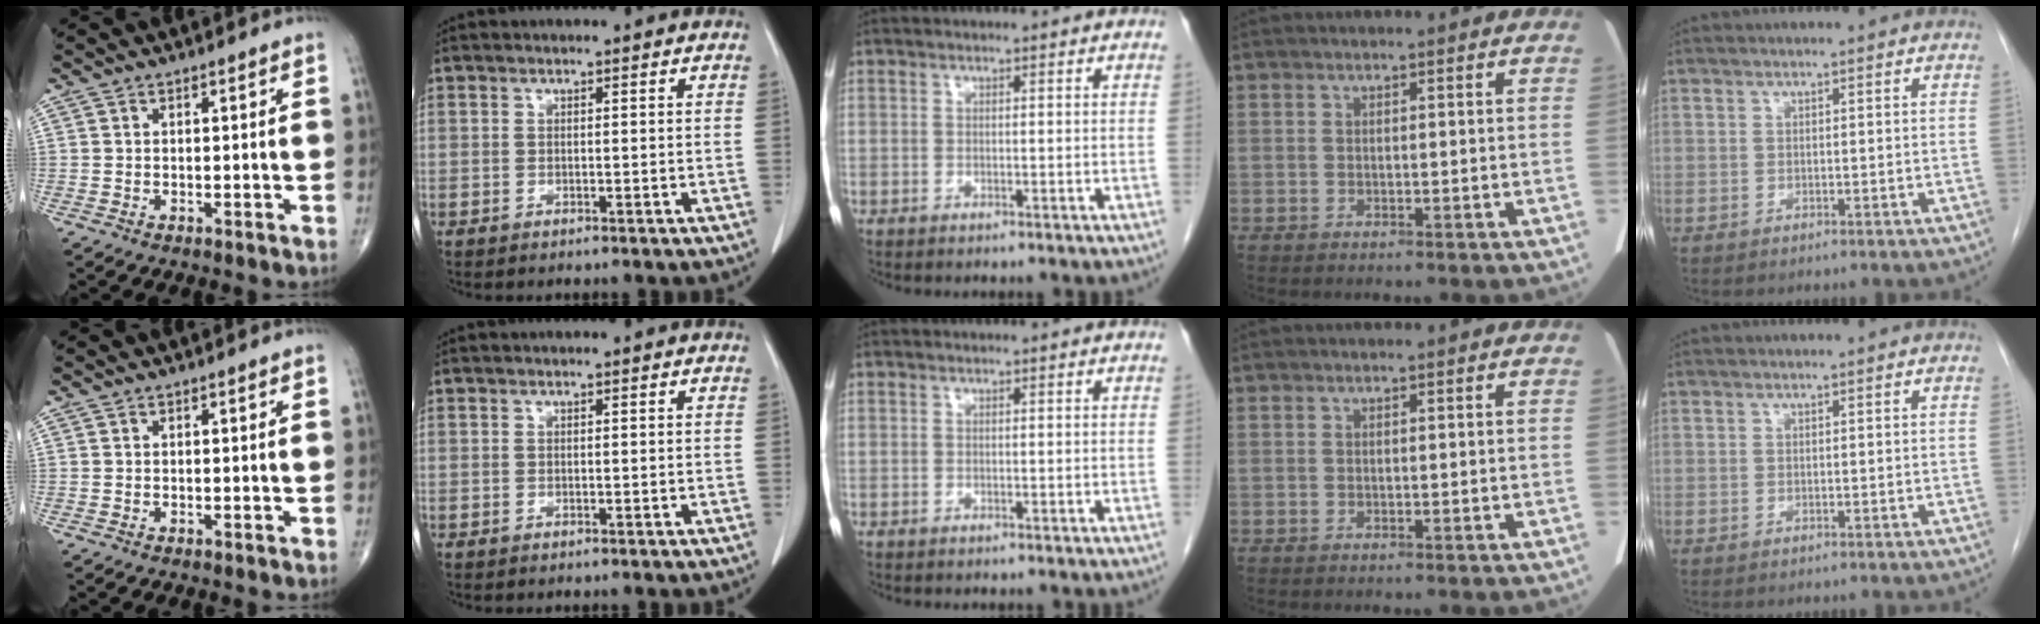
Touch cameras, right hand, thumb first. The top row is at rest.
{}